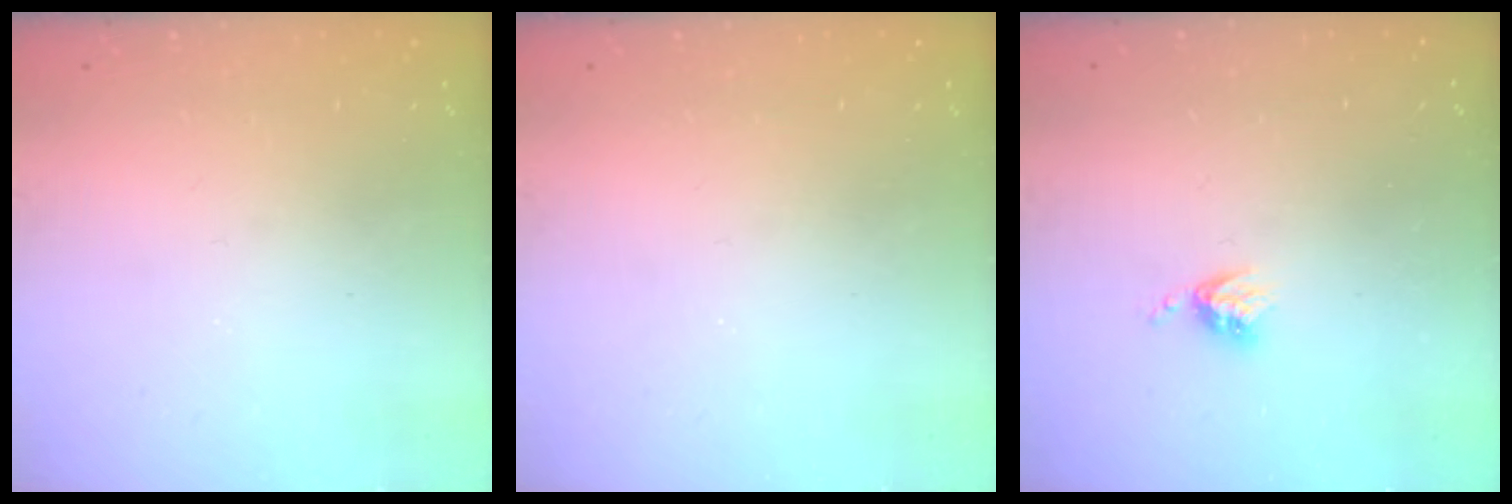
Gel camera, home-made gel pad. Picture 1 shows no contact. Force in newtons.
{"total": 0.0}
{"total": 3.3, "press": 3.3, "slide": 0.4}